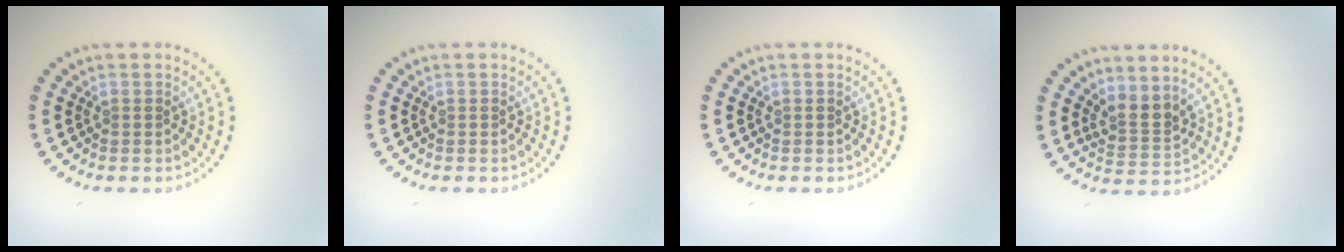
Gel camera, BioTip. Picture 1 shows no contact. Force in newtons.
{"total": 0.0}
{"total": 0.0}
{"total": 2.6, "press": 1.9, "slide": 1.9}